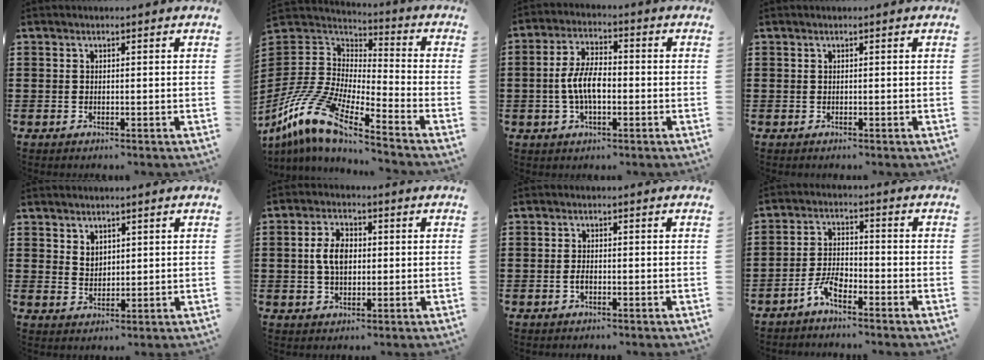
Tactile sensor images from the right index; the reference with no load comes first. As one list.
[{"total": 13.1, "force": [-10.2, 2.9, 7.8], "torque": [-0.196, -0.002, -0.208]}, {"total": 6.7, "force": [-1.1, 3.1, 5.9], "torque": [-0.131, -0.001, -0.027]}, {"total": 0.0}, {"total": 2.4, "force": [1.9, 1.5, 0.4], "torque": [-0.013, 0.004, 0.037]}, {"total": 5.3, "force": [0.3, 3.2, 4.1], "torque": [-0.093, 0.010, 0.000]}, {"total": 1.4, "force": [-0.5, 0.6, 1.1], "torque": [-0.023, -0.002, -0.009]}, {"total": 4.6, "force": [-3.4, 1.4, 2.7], "torque": [-0.076, 0.001, -0.073]}]